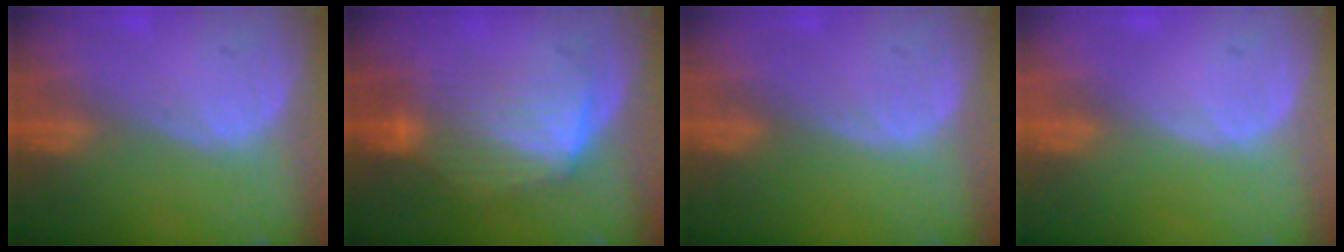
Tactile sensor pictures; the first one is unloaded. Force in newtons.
{"total": 7.0, "press": 7.0, "slide": 0.7}
{"total": 0.0}
{"total": 0.0}